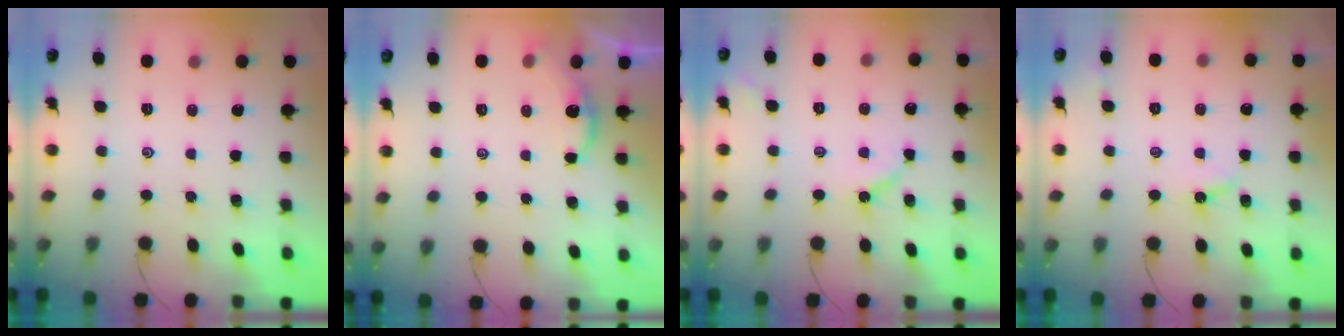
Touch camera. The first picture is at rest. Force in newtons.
{"total": 1.3, "press": 1.3, "slide": 0.2}
{"total": 4.3, "press": 4.2, "slide": 0.6}
{"total": 3.4, "press": 3.4, "slide": 0.0}